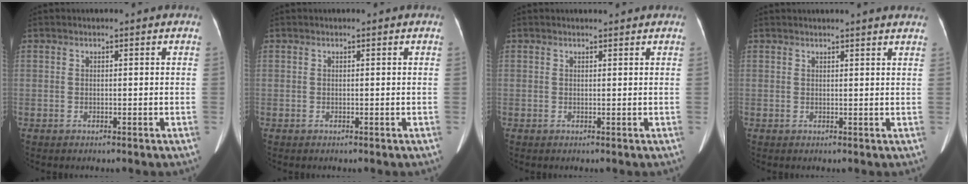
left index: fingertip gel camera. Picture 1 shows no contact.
{"total": 0.0}
{"total": 0.7, "force": [0.7, 0.0, 0.1], "torque": [-0.009, 0.002, 0.012]}
{"total": 6.2, "force": [5.8, 0.0, 2.2], "torque": [-0.028, 0.016, 0.050]}